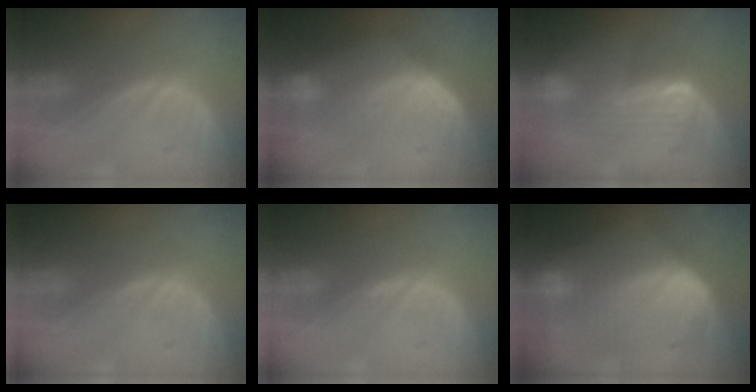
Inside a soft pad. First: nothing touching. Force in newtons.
{"total": 7.2, "press": 6.1, "slide": 3.8}
{"total": 6.4, "press": 5.9, "slide": 2.5}
{"total": 0.0}
{"total": 0.5, "press": 0.5, "slide": 0.2}
{"total": 10.2, "press": 10.2, "slide": 0.5}